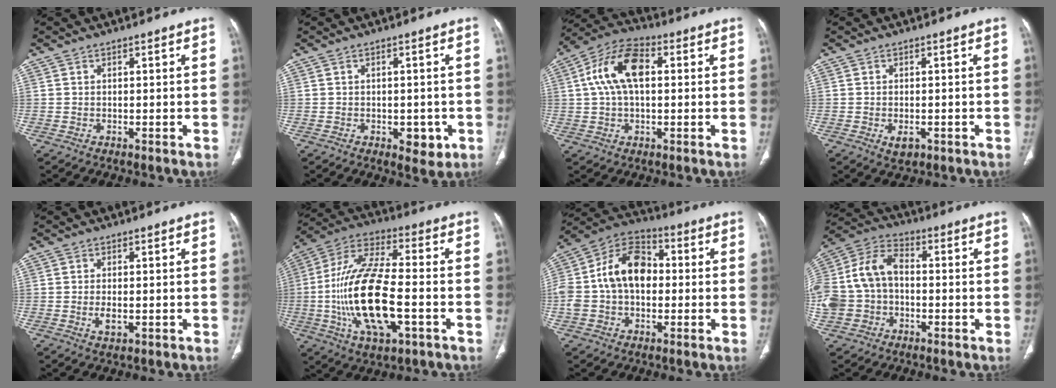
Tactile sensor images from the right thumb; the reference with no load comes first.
{"total": 4.5, "force": [-1.4, 2.6, 3.4], "torque": [-0.023, 0.001, -0.010]}
{"total": 12.1, "force": [2.2, 6.8, 9.8], "torque": [-0.188, 0.029, 0.033]}
{"total": 2.6, "force": [-0.9, 1.5, 1.9], "torque": [-0.026, 0.002, -0.008]}
{"total": 2.6, "force": [-0.5, 1.2, 2.2], "torque": [-0.046, -0.004, -0.008]}
{"total": 21.0, "force": [-4.1, 8.2, 18.9], "torque": [-0.383, 0.023, -0.068]}
{"total": 15.8, "force": [0.3, 10.8, 11.5], "torque": [-0.198, 0.043, -0.004]}
{"total": 15.2, "force": [-1.1, 11.5, 9.9], "torque": [-0.219, 0.044, -0.024]}